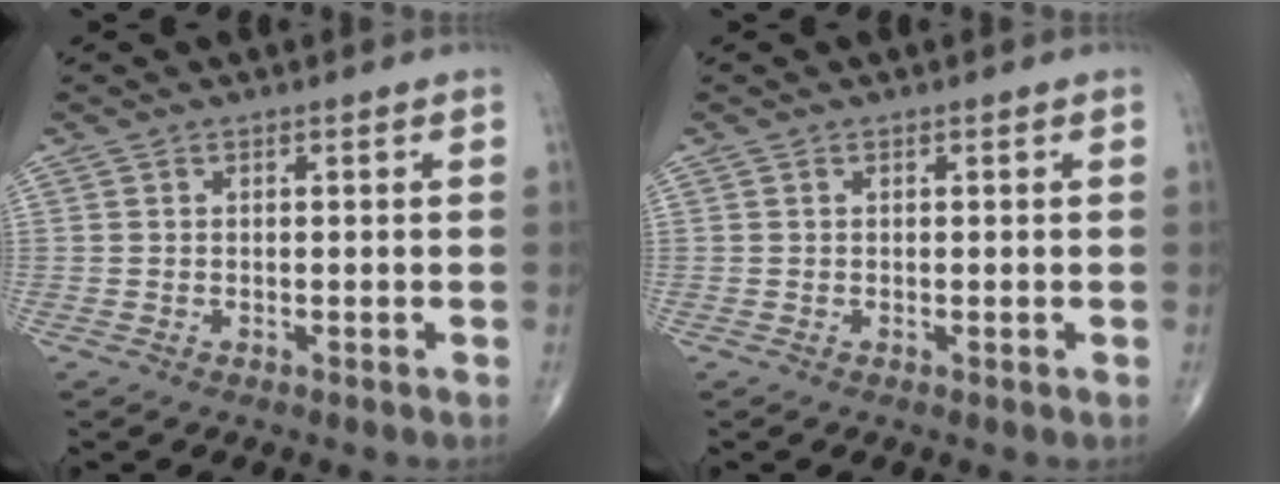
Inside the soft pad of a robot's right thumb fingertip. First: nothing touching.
{"total": 0.0}